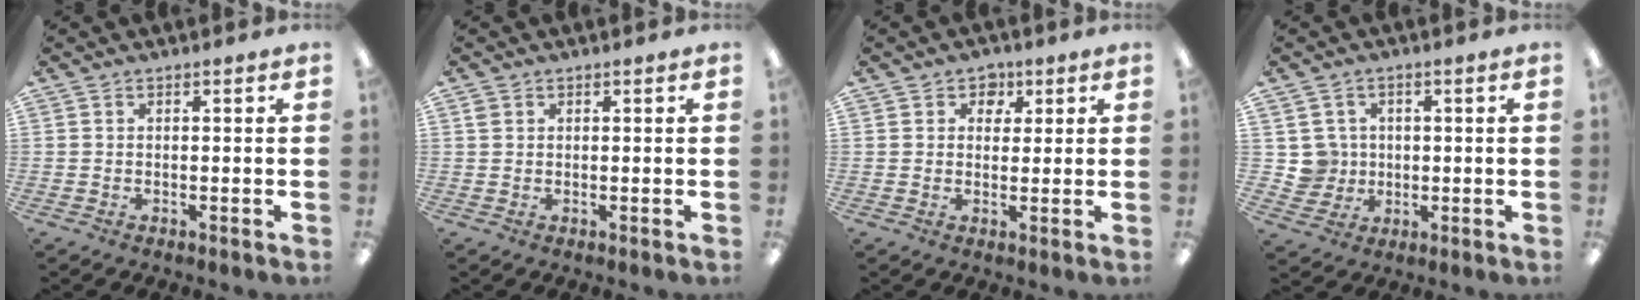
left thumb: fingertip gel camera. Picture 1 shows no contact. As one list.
[{"total": 1.0, "force": [0.6, 0.8, 0.2], "torque": [0.002, 0.000, 0.009]}, {"total": 3.9, "force": [2.1, 3.2, 0.8], "torque": [-0.003, -0.003, 0.034]}, {"total": 5.8, "force": [1.1, 5.7, 0.2], "torque": [-0.011, 0.005, 0.026]}]